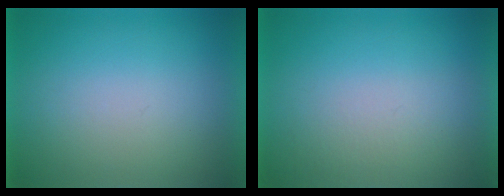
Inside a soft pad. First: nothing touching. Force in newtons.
{"total": 3.6}